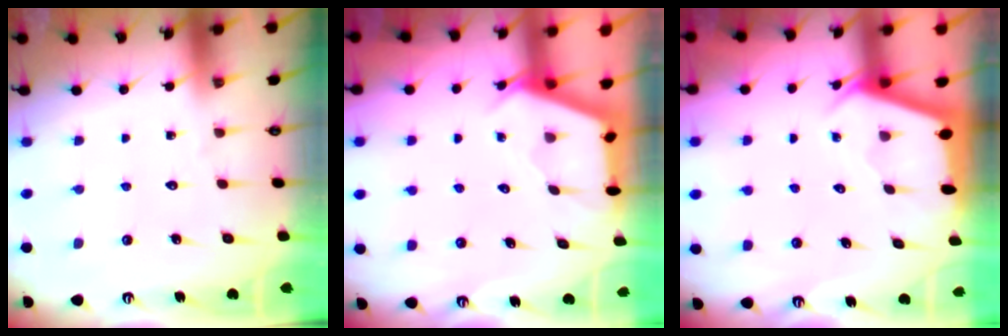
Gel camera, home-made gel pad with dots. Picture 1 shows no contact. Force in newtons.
{"total": 2.7, "press": 2.7, "slide": 0.3}
{"total": 2.4, "press": 2.4, "slide": 0.2}